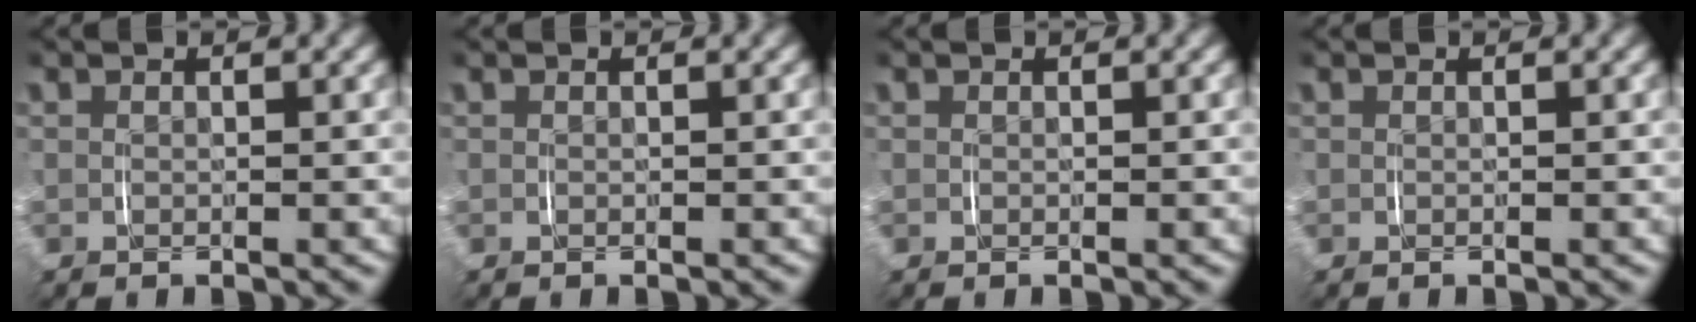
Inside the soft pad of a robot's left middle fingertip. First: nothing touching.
{"total": 0.0}
{"total": 0.0}
{"total": 0.0}